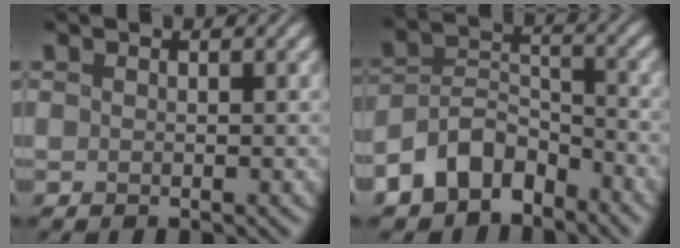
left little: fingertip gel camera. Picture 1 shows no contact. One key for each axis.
{"total": 6.1, "fx": -4.6, "fy": 3.2, "fz": 2.4, "tx": -0.038, "ty": 0.003, "tz": -0.094}